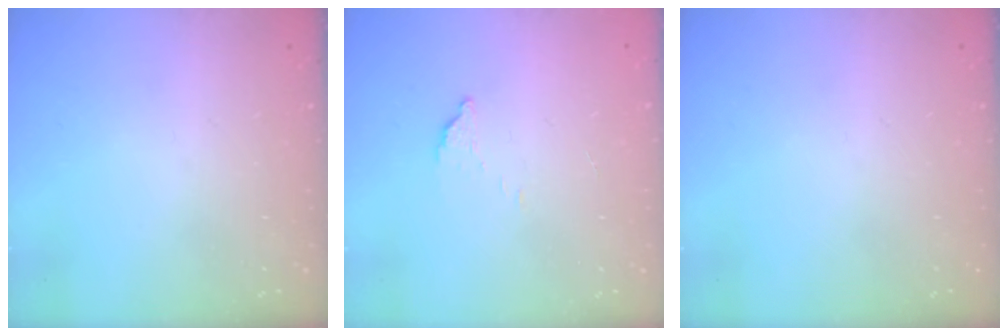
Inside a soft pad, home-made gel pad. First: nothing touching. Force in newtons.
{"total": 2.8, "press": 2.7, "slide": 0.3}
{"total": 0.0}